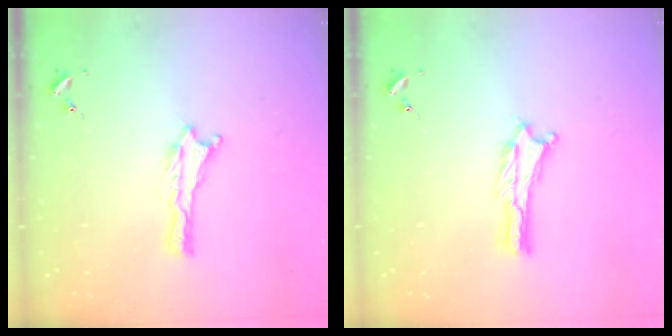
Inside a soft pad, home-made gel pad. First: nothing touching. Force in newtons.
{"total": 0.0}